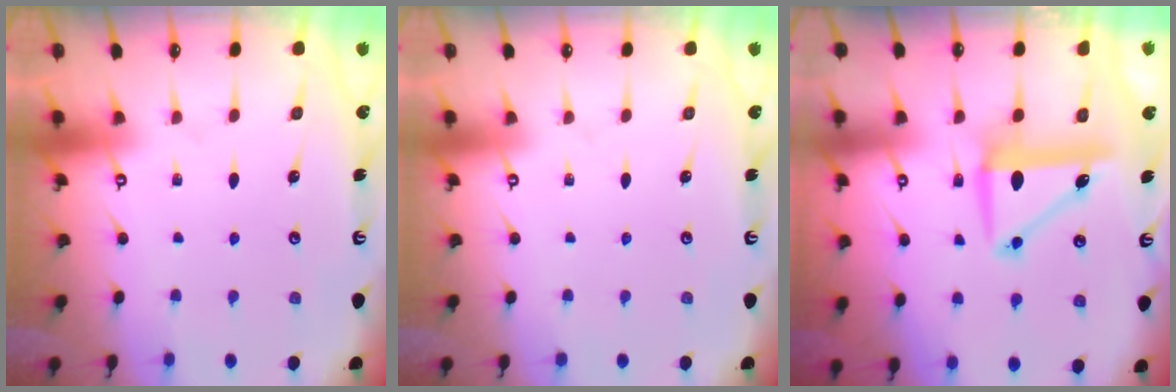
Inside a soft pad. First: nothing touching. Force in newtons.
{"total": 0.0}
{"total": 8.0, "press": 7.8, "slide": 1.5}